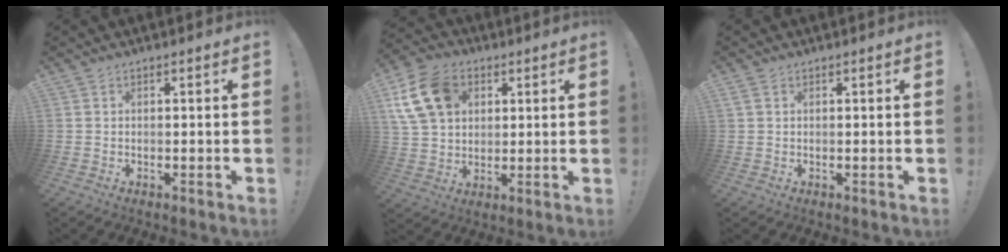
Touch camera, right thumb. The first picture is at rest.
{"total": 15.2, "force": [5.7, 11.3, 8.4], "torque": [-0.154, -0.014, 0.117]}
{"total": 1.3, "force": [0.6, 0.8, 0.8], "torque": [-0.022, 0.005, 0.012]}